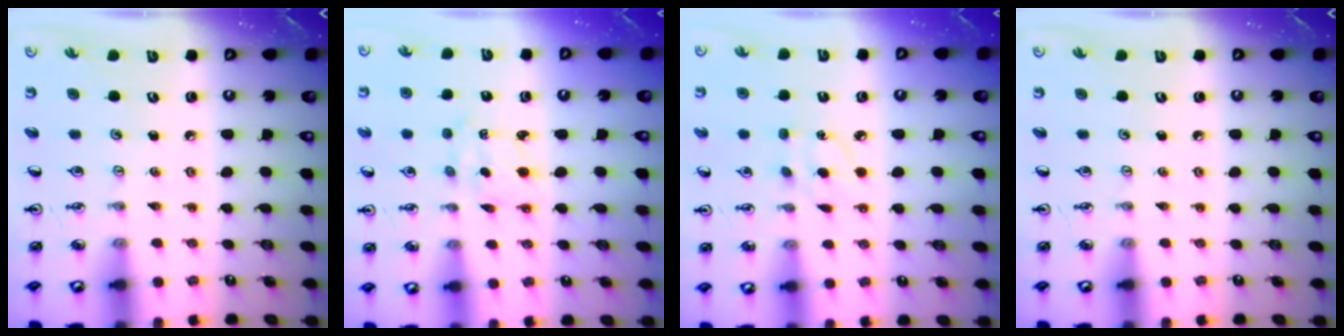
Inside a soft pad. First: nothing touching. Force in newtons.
{"total": 2.4, "press": 2.4, "slide": 0.3}
{"total": 5.3, "press": 5.3, "slide": 0.6}
{"total": 0.0}